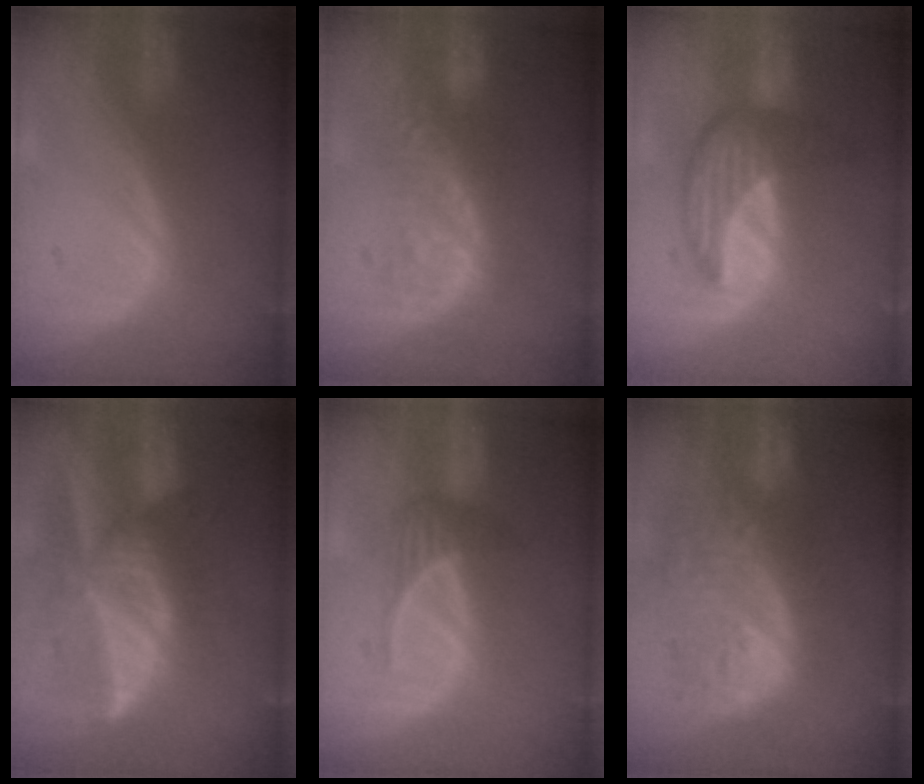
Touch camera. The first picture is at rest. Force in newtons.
{"total": 6.0, "press": 5.8, "slide": 1.4}
{"total": 7.0, "press": 7.0, "slide": 0.4}
{"total": 9.9, "press": 8.7, "slide": 4.7}
{"total": 2.8, "press": 2.7, "slide": 0.9}
{"total": 11.9, "press": 10.7, "slide": 5.4}